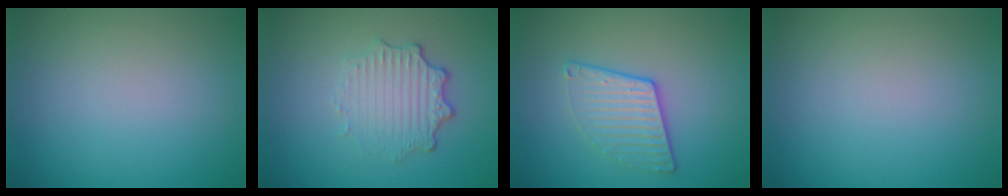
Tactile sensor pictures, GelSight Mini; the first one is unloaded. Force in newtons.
{"total": 3.6, "press": 2.8, "slide": 2.2}
{"total": 3.2, "press": 2.9, "slide": 1.5}
{"total": 0.0}